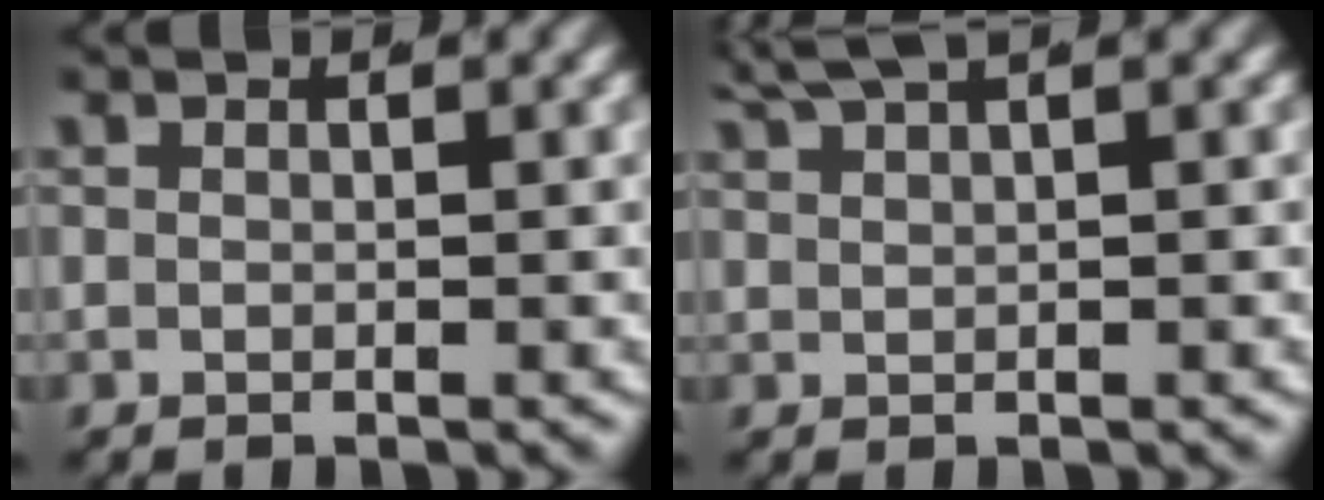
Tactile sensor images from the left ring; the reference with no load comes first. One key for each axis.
{"total": 3.0, "fx": 2.6, "fy": 0.2, "fz": 1.5, "tx": -0.019, "ty": 0.009, "tz": 0.046}